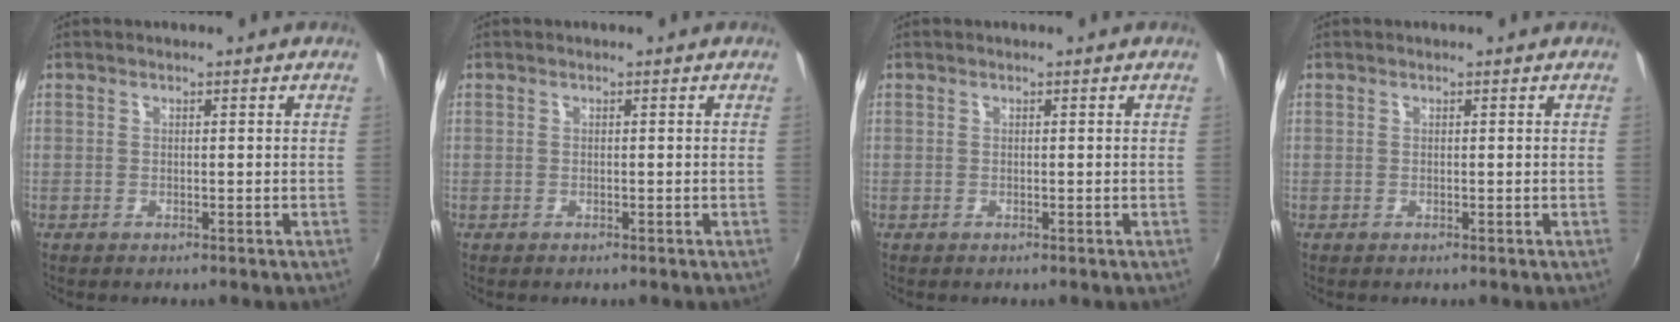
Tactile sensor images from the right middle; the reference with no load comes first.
{"total": 0.0}
{"total": 0.0}
{"total": 0.0}